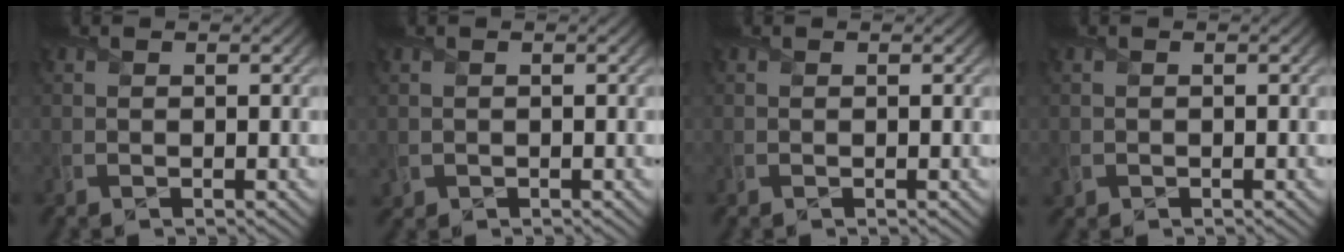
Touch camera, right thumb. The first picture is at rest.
{"total": 0.9, "force": [-0.1, 0.9, 0.1], "torque": [-0.005, -0.008, -0.001]}
{"total": 0.0}
{"total": 0.9, "force": [-0.4, 0.8, 0.0], "torque": [0.000, -0.008, -0.009]}